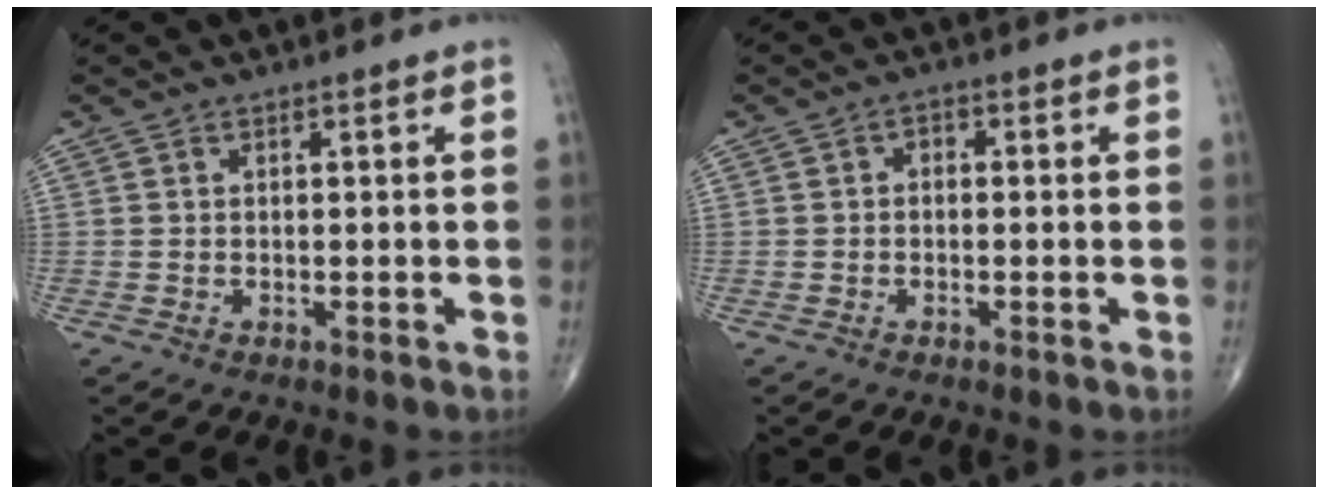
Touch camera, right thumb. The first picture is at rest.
{"total": 1.5, "force": [-0.1, 1.1, 1.0], "torque": [-0.006, 0.008, -0.008]}